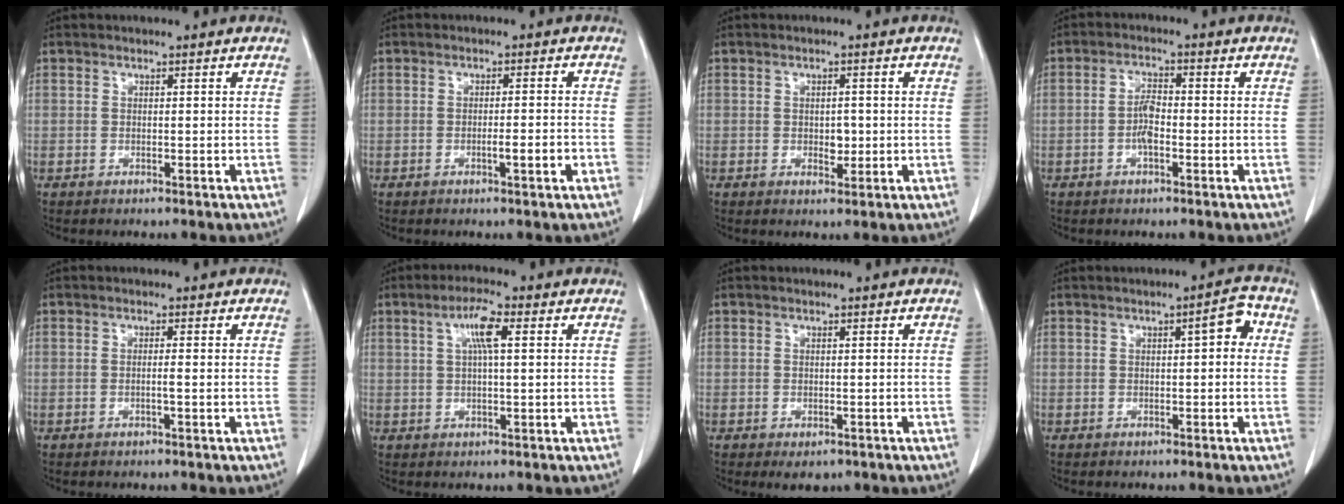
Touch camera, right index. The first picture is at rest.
{"total": 2.6, "force": [-1.1, 0.1, 2.4], "torque": [-0.037, -0.001, -0.016]}
{"total": 2.2, "force": [-0.2, 1.3, 1.8], "torque": [-0.025, -0.001, 0.001]}
{"total": 3.4, "force": [-1.0, 1.2, 3.1], "torque": [-0.062, 0.005, -0.020]}
{"total": 1.0, "force": [-0.3, -0.2, 0.9], "torque": [-0.014, 0.000, -0.006]}
{"total": 4.9, "force": [1.6, 0.6, 4.6], "torque": [-0.087, 0.008, 0.028]}
{"total": 2.2, "force": [-1.2, 1.6, 0.9], "torque": [-0.005, 0.001, -0.007]}
{"total": 3.2, "force": [0.7, 1.0, 3.0], "torque": [-0.034, 0.016, 0.005]}